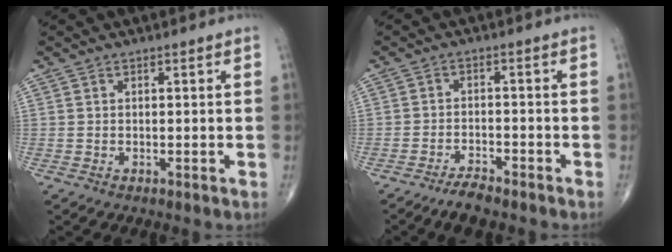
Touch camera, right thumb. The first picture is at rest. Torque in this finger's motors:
{"motor_torque": [1.14, 0.04, 0.31, -0.34, 0.00]}